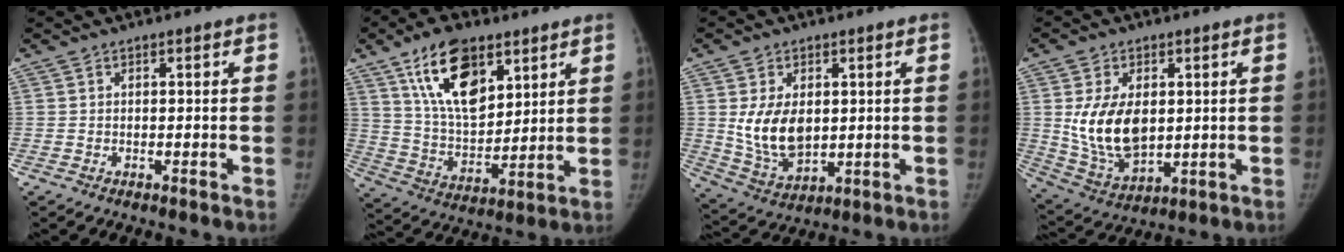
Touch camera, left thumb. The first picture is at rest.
{"total": 16.9, "force": [9.0, 8.8, 11.3], "torque": [-0.155, -0.045, 0.170]}
{"total": 10.8, "force": [1.3, 6.9, 8.1], "torque": [-0.128, -0.015, 0.044]}
{"total": 13.5, "force": [1.5, 8.3, 10.5], "torque": [-0.171, -0.016, 0.046]}